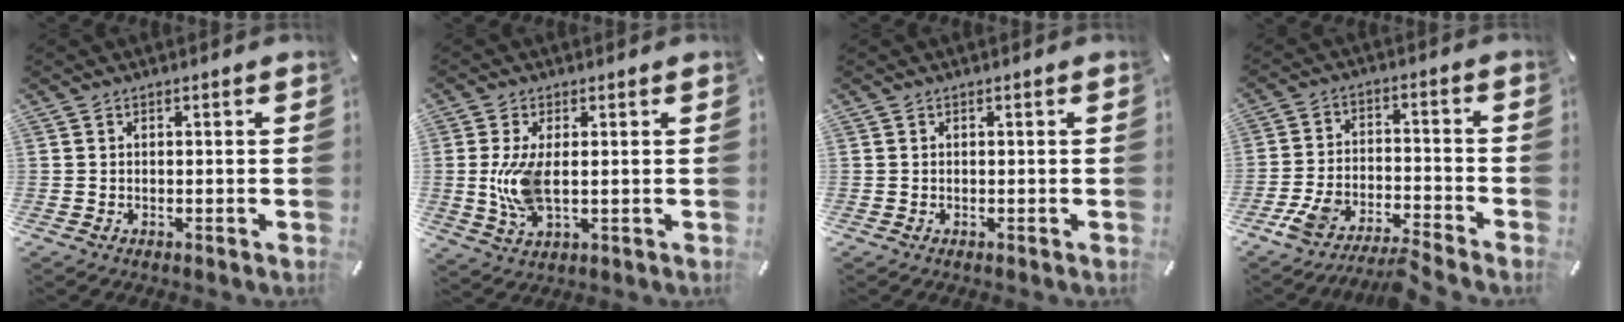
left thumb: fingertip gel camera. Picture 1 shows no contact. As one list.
[{"total": 8.7, "force": [0.6, 4.3, 7.6], "torque": [-0.172, -0.010, 0.004]}, {"total": 0.0}, {"total": 9.5, "force": [-7.7, 2.9, 4.7], "torque": [-0.101, 0.019, -0.152]}]